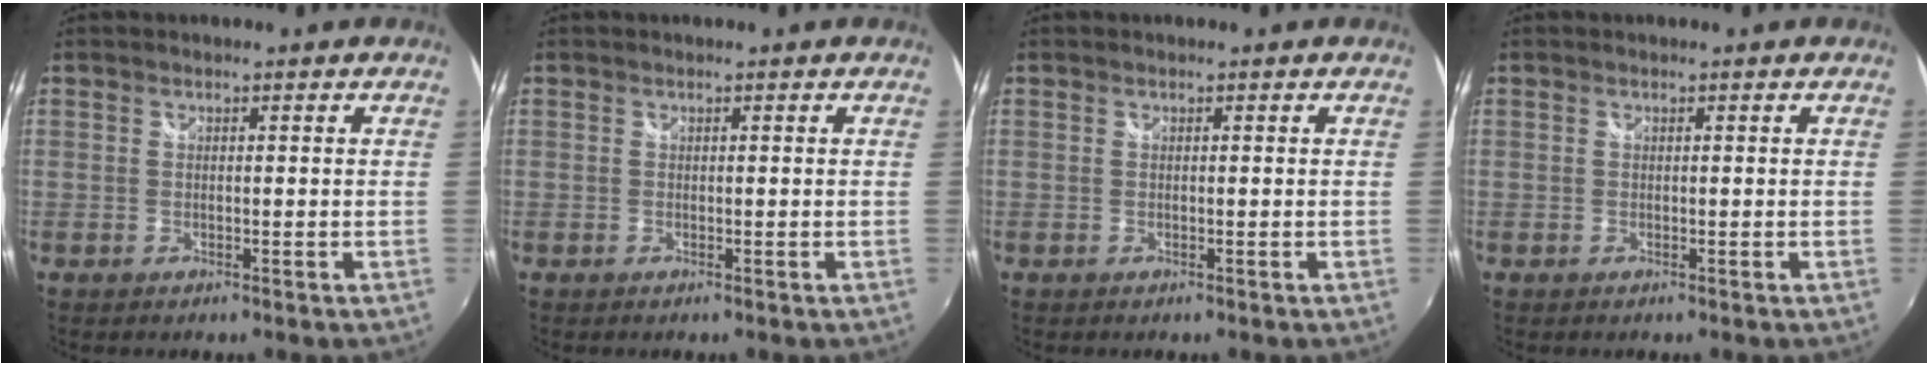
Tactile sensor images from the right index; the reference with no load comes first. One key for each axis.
{"total": 0.0}
{"total": 0.0}
{"total": 0.0}